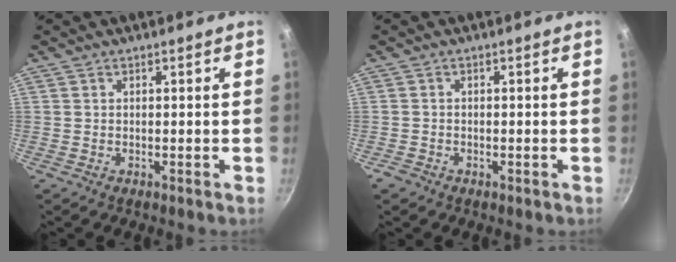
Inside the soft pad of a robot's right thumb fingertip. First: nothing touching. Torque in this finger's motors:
{"motor_torque": [0.49, -0.29, -0.27, -0.01, 0.11]}